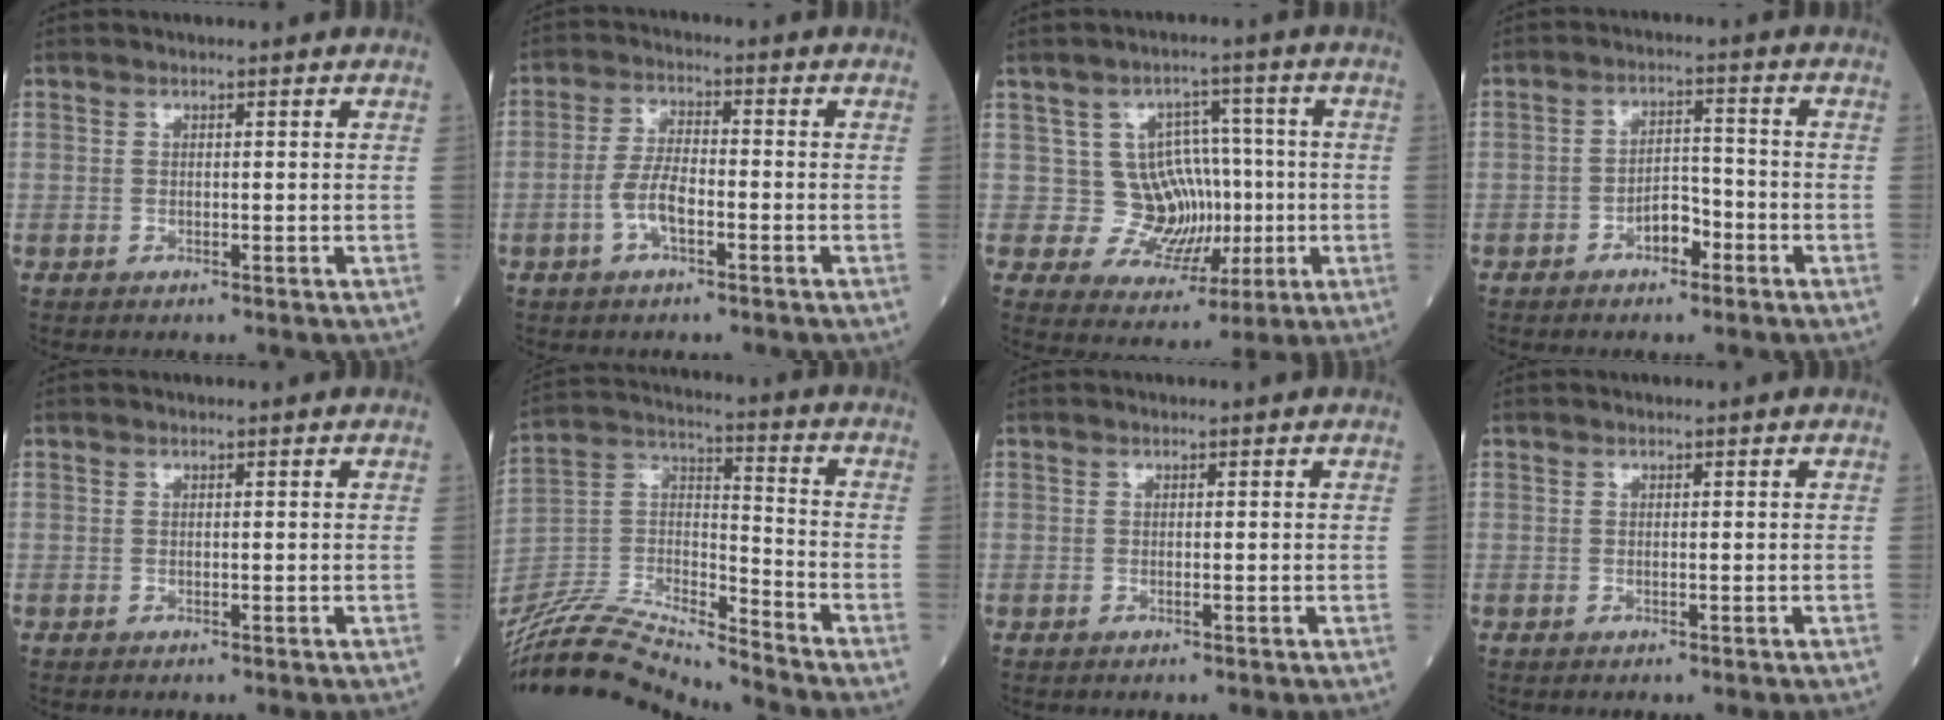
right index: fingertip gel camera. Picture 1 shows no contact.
{"total": 5.2, "force": [-2.0, 1.7, 4.5], "torque": [-0.094, 0.007, -0.042]}
{"total": 7.9, "force": [-0.1, 7.1, 3.4], "torque": [-0.036, 0.026, 0.011]}
{"total": 4.1, "force": [-2.3, 2.0, 2.7], "torque": [-0.042, 0.013, -0.042]}
{"total": 0.0}
{"total": 19.0, "force": [-18.2, -0.2, 5.3], "torque": [-0.101, 0.026, -0.333]}
{"total": 0.0}
{"total": 0.0}